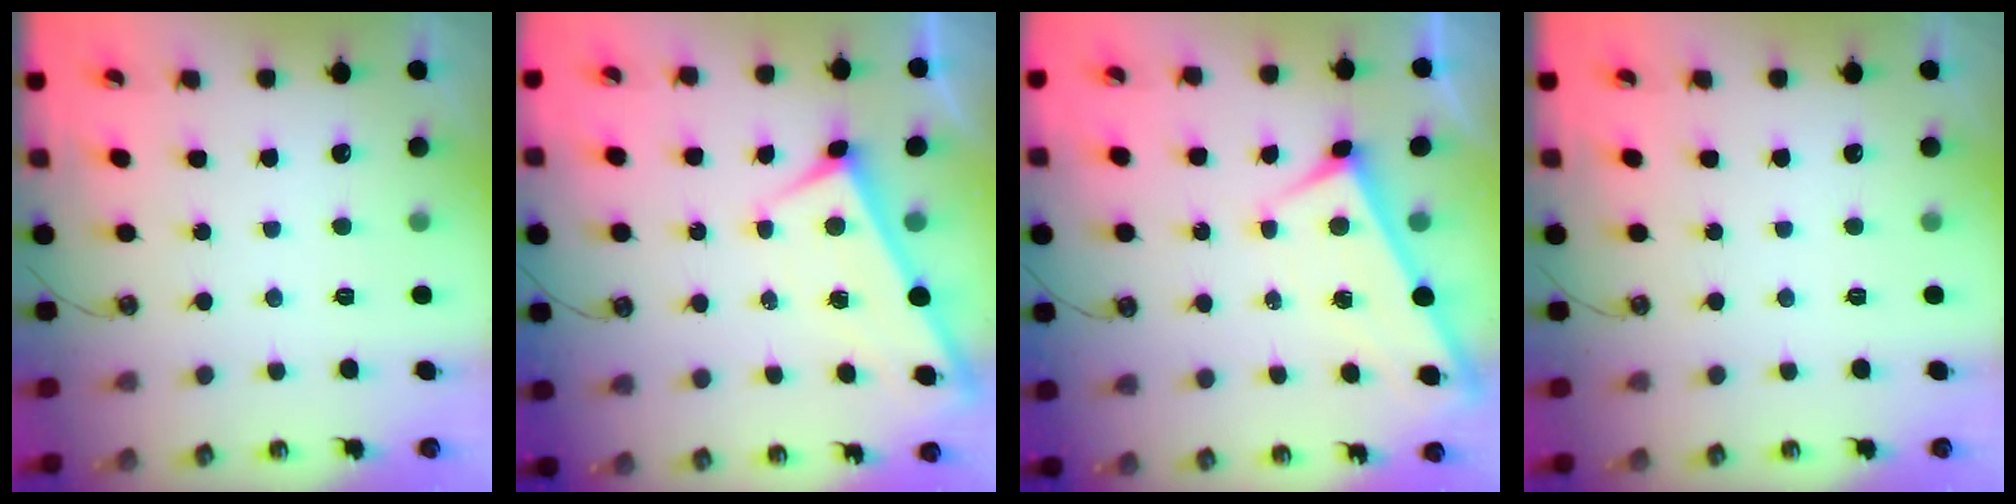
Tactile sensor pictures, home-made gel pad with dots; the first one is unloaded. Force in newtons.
{"total": 1.7, "press": 1.7, "slide": 0.1}
{"total": 1.7, "press": 1.7, "slide": 0.2}
{"total": 0.0}